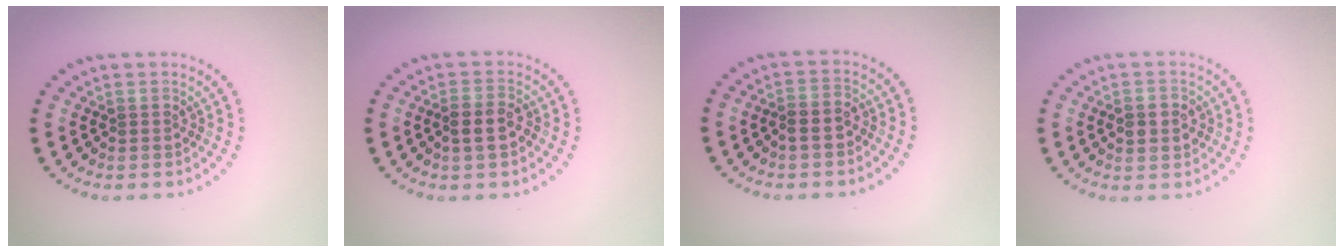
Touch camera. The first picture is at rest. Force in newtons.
{"total": 2.4, "press": 2.4, "slide": 0.5}
{"total": 1.5, "press": 1.3, "slide": 0.6}
{"total": 2.3, "press": 2.3, "slide": 0.3}